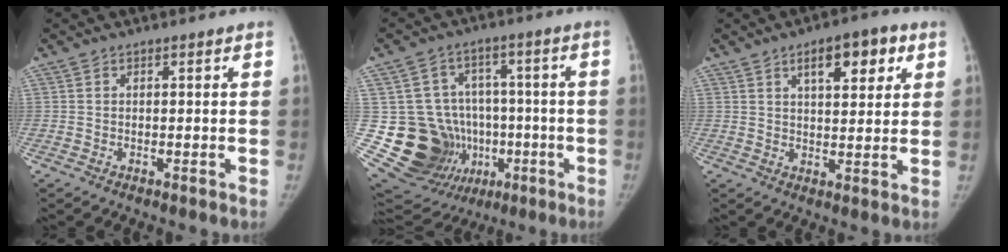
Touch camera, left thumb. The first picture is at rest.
{"total": 18.9, "force": [-3.0, 16.7, 8.2], "torque": [-0.112, 0.050, -0.016]}
{"total": 9.3, "force": [4.3, 4.0, 7.2], "torque": [-0.077, -0.009, 0.061]}